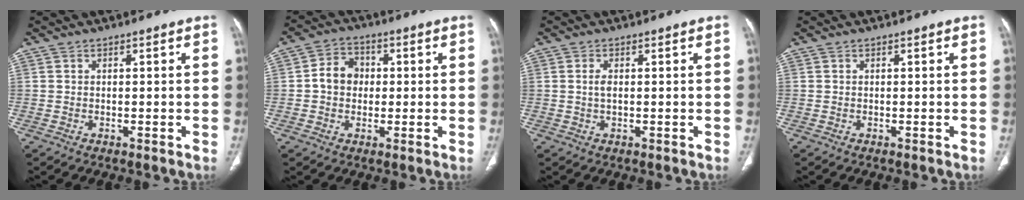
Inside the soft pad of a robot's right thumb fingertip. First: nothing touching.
{"total": 8.1, "force": [0.2, 6.9, 4.2], "torque": [-0.048, 0.019, -0.006]}
{"total": 1.8, "force": [0.1, 0.9, 1.6], "torque": [-0.034, 0.000, 0.003]}
{"total": 0.0}